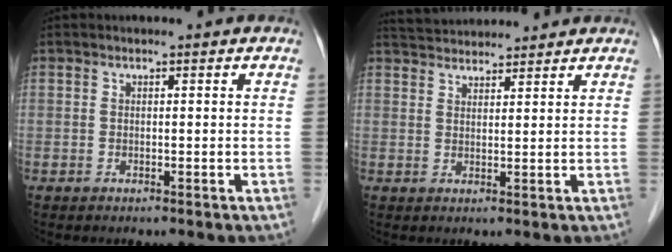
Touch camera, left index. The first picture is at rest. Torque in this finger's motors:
{"motor_torque": [-0.16, -0.36, 0.06, 0.02]}